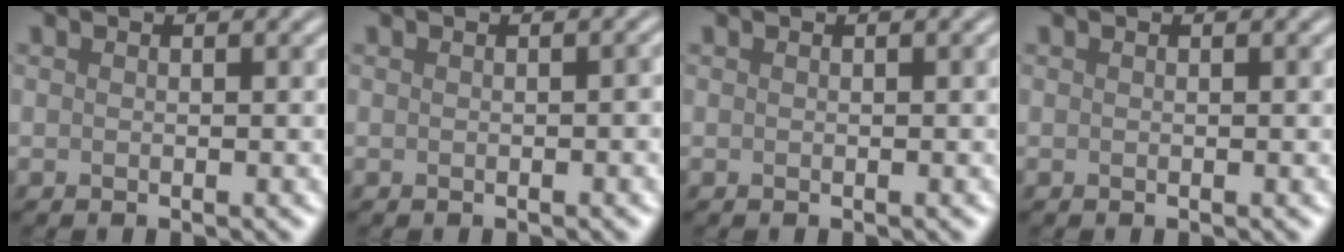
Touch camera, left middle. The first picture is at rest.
{"total": 0.5, "force": [-0.2, 0.2, 0.5], "torque": [-0.009, 0.002, 0.001]}
{"total": 0.0}
{"total": 0.0}